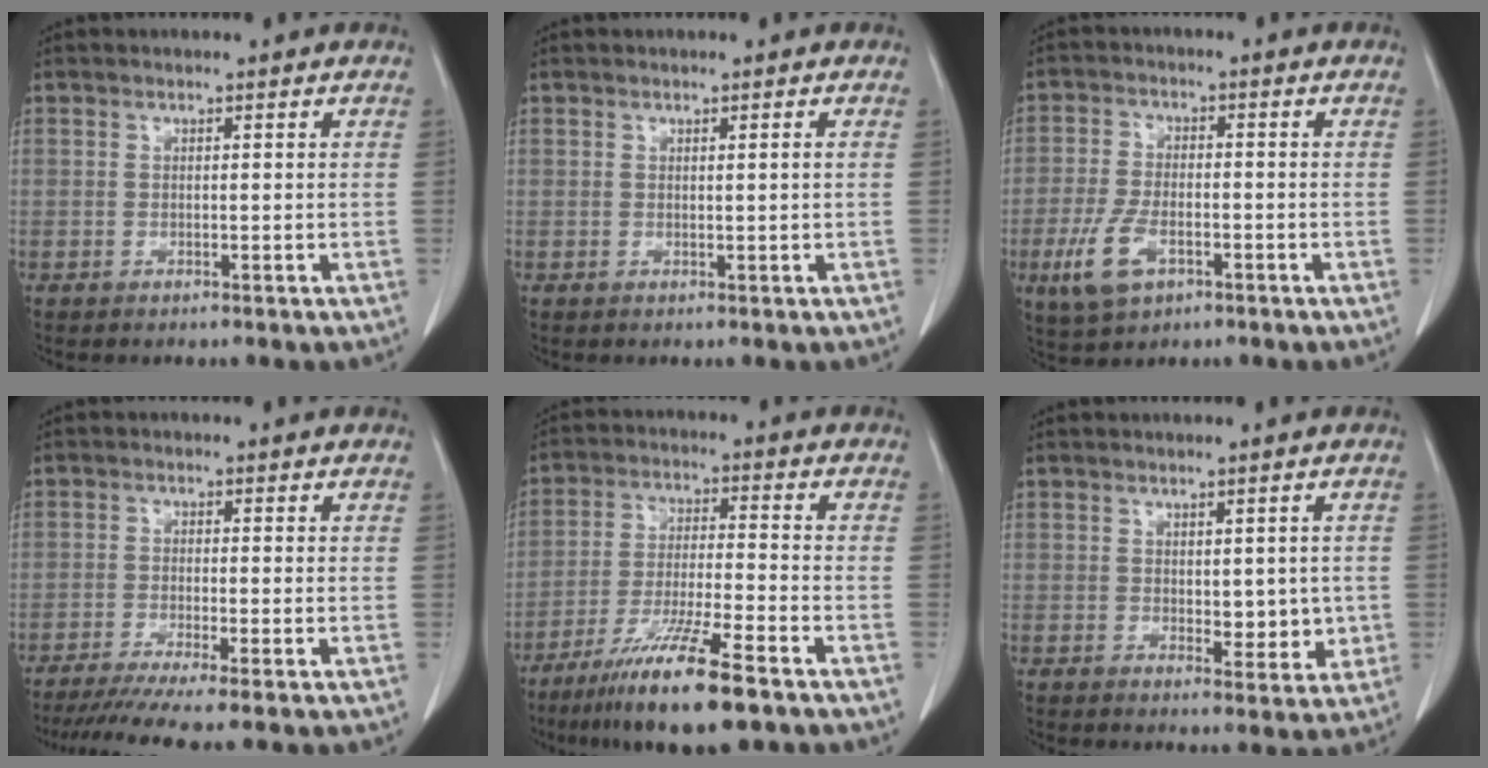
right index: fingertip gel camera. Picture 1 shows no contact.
{"total": 0.5, "force": [0.1, -0.2, 0.5], "torque": [-0.008, -0.002, 0.004]}
{"total": 7.5, "force": [-3.3, 3.7, 5.7], "torque": [-0.128, -0.005, -0.057]}
{"total": 8.6, "force": [-7.1, -0.9, 4.8], "torque": [-0.064, -0.021, -0.111]}
{"total": 12.9, "force": [-8.5, 0.4, 9.7], "torque": [-0.182, -0.037, -0.152]}
{"total": 4.4, "force": [0.0, 2.5, 3.6], "torque": [-0.036, -0.007, 0.010]}